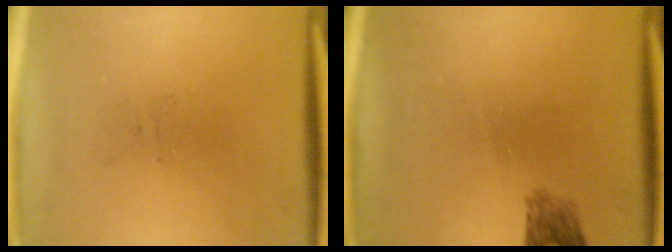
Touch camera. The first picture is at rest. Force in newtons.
{"total": 2.2}